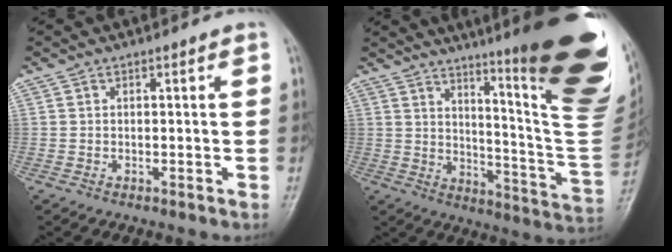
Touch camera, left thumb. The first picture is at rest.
{"total": 28.0, "force": [15.7, 4.2, 22.8], "torque": [-0.236, -0.089, 0.218]}